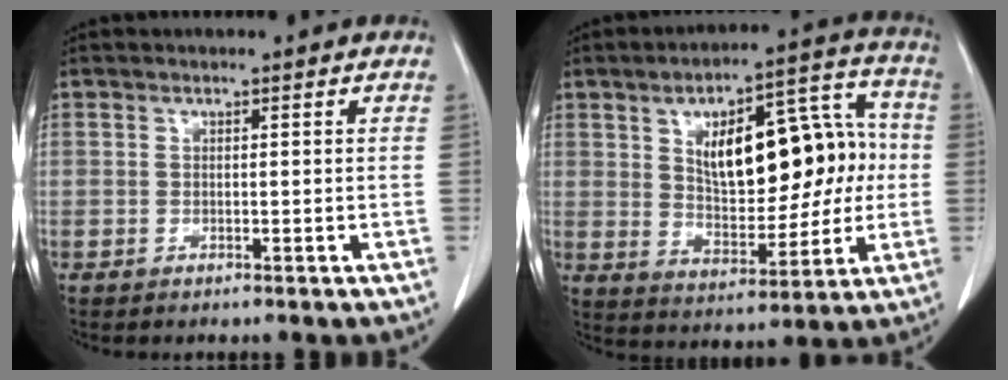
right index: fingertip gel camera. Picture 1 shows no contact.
{"total": 17.5, "force": [2.4, 7.8, 15.5], "torque": [-0.226, 0.037, 0.048]}